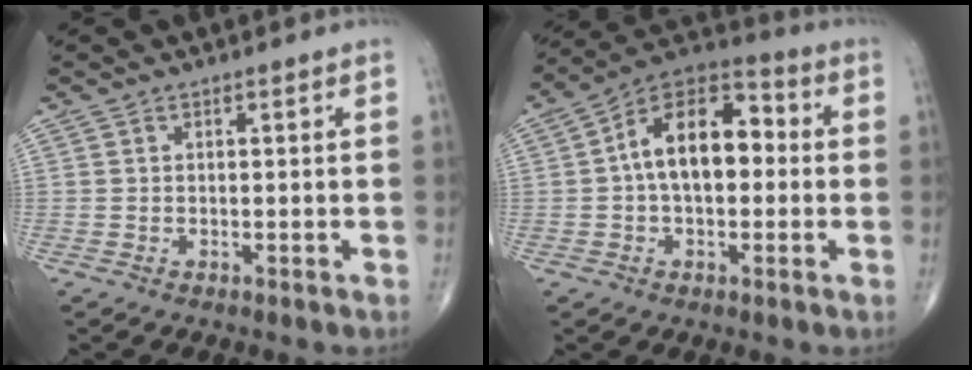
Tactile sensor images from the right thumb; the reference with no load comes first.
{"total": 14.8, "force": [0.8, 8.6, 12.0], "torque": [-0.177, 0.039, -0.002]}